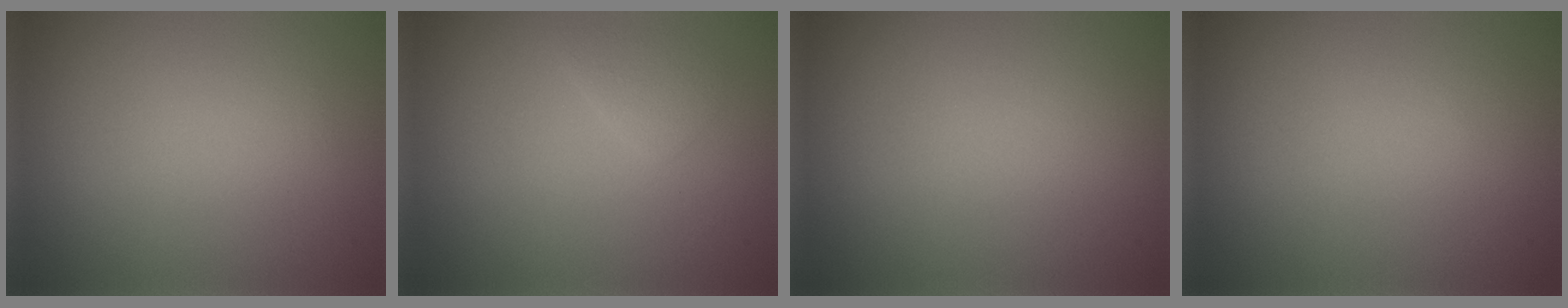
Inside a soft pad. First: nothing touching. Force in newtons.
{"total": 1.1, "press": 1.1, "slide": 0.0}
{"total": 0.0}
{"total": 0.0}